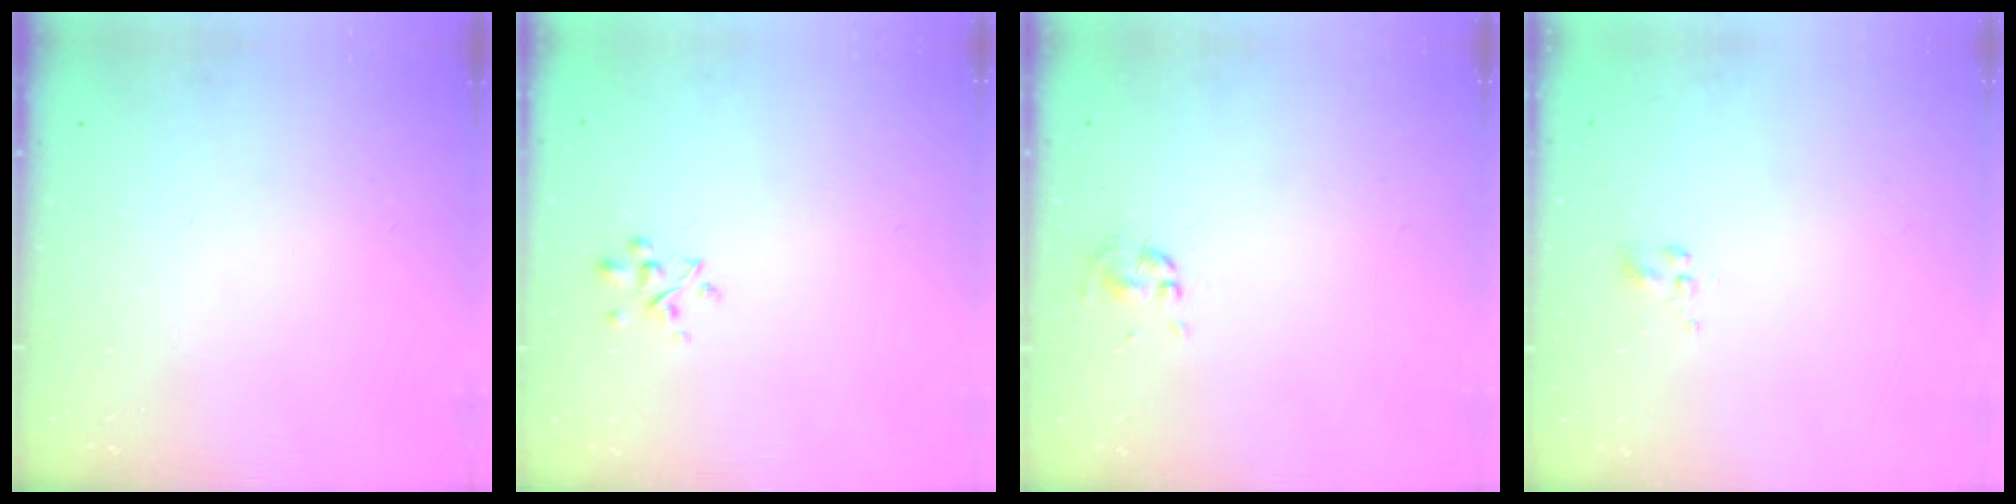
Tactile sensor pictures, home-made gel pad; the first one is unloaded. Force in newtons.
{"total": 2.8, "press": 2.7, "slide": 0.9}
{"total": 0.0}
{"total": 1.8, "press": 1.5, "slide": 0.9}